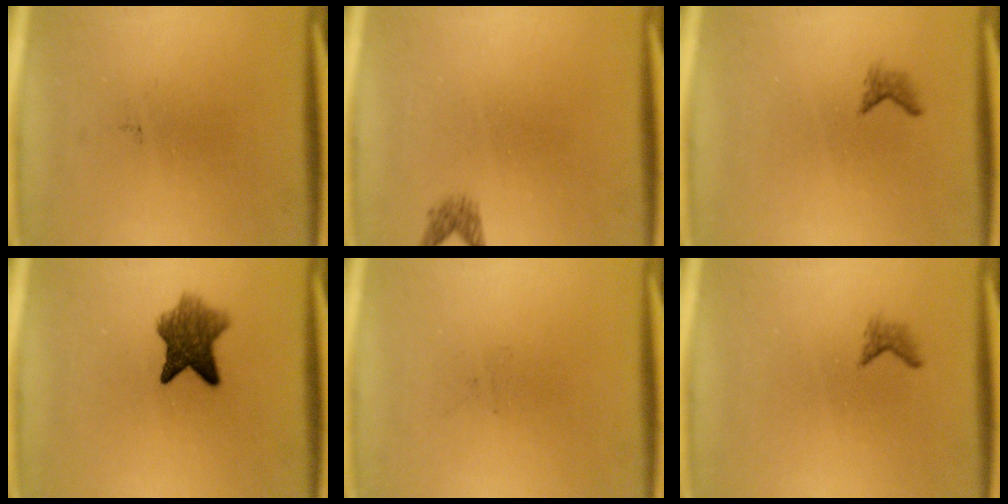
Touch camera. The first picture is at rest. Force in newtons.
{"total": 1.3}
{"total": 1.0}
{"total": 6.7}
{"total": 0.0}
{"total": 1.0}